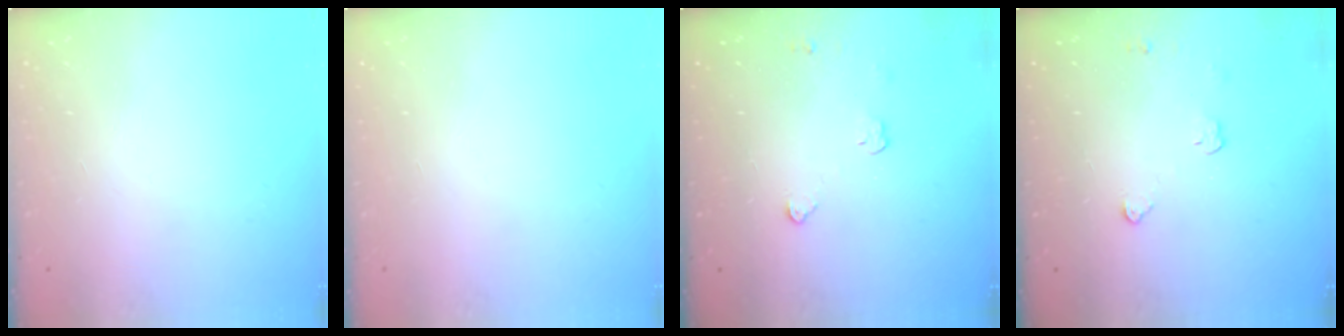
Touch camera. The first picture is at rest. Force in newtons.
{"total": 0.0}
{"total": 2.9, "press": 2.9, "slide": 0.4}
{"total": 2.9, "press": 2.9, "slide": 0.4}